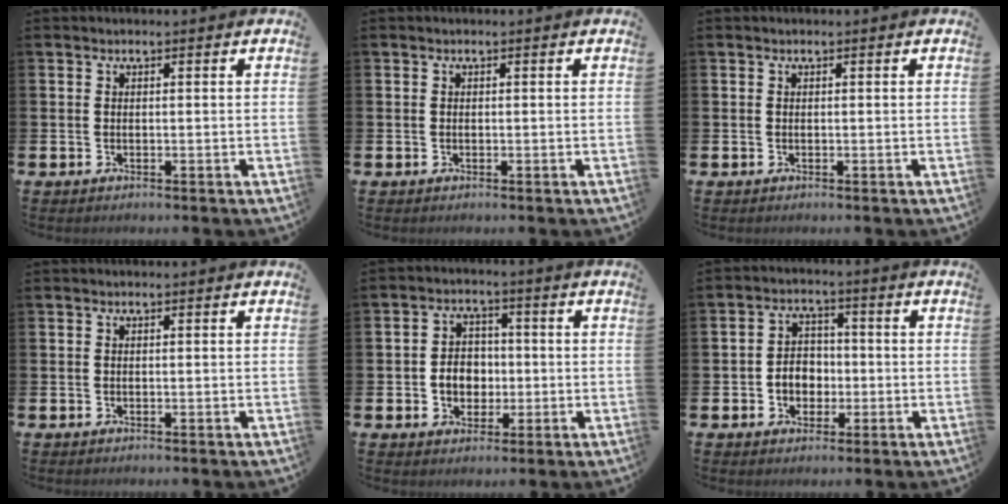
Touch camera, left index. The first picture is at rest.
{"total": 0.0}
{"total": 0.0}
{"total": 0.0}
{"total": 4.5, "force": [-0.7, 3.8, 2.3], "torque": [-0.030, 0.003, -0.022]}
{"total": 3.9, "force": [-0.9, 3.3, 1.8], "torque": [-0.028, 0.005, -0.026]}